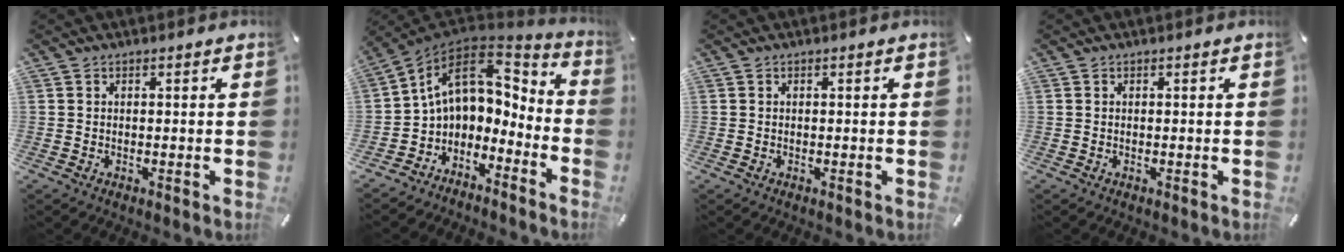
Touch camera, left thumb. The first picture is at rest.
{"total": 9.1, "force": [2.5, 7.2, 5.0], "torque": [-0.081, -0.026, 0.048]}
{"total": 0.0}
{"total": 0.0}